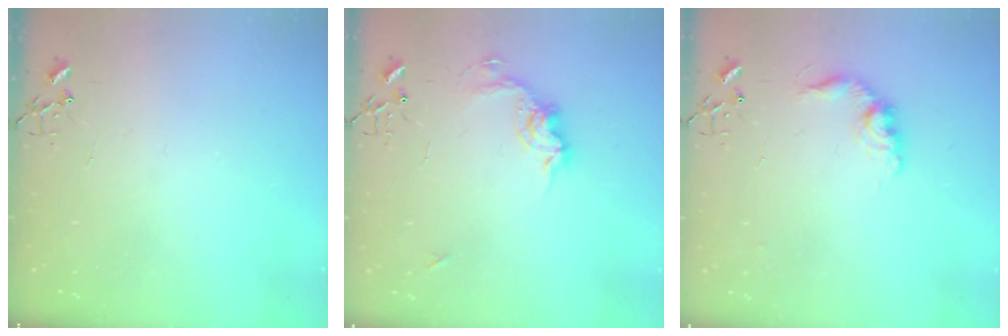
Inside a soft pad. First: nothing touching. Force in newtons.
{"total": 10.8, "press": 10.8, "slide": 0.5}
{"total": 10.6, "press": 10.6, "slide": 0.5}